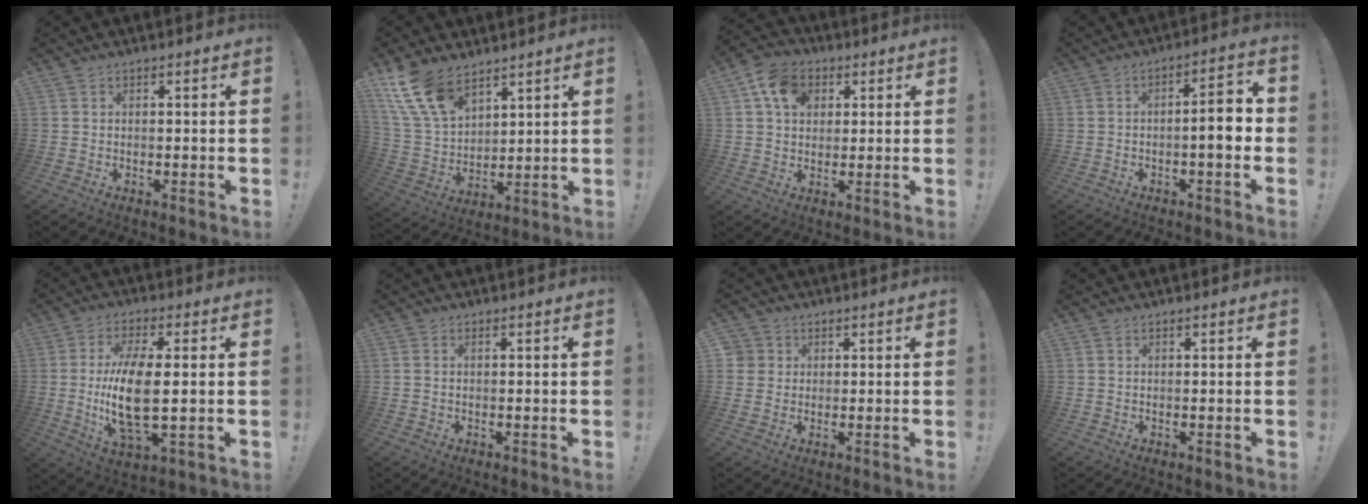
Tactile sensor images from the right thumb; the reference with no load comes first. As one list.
[{"total": 14.7, "force": [9.9, 7.8, 7.6], "torque": [-0.171, -0.060, 0.188]}, {"total": 10.9, "force": [4.0, 8.1, 6.0], "torque": [-0.100, 0.002, 0.079]}, {"total": 7.6, "force": [-1.4, 1.6, 7.3], "torque": [-0.098, 0.003, -0.028]}, {"total": 14.9, "force": [-0.1, 5.3, 13.9], "torque": [-0.280, -0.013, -0.006]}, {"total": 0.6, "force": [0.4, 0.4, 0.3], "torque": [-0.013, 0.002, 0.009]}, {"total": 3.3, "force": [1.1, 3.1, 0.5], "torque": [-0.003, -0.003, 0.018]}, {"total": 0.0}]